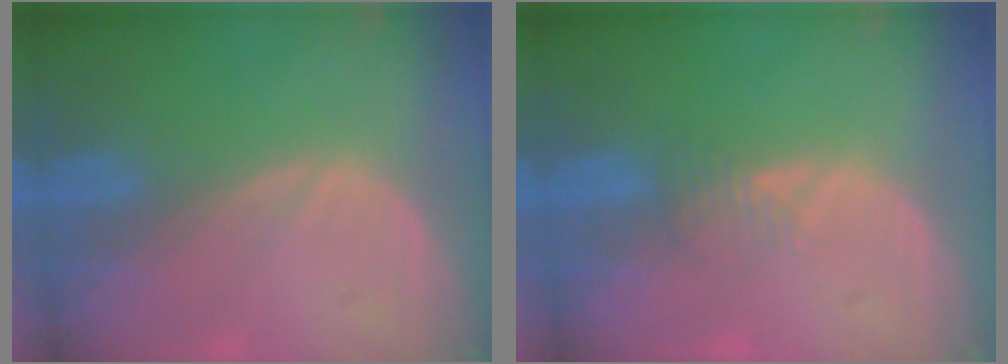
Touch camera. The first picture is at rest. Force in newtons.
{"total": 1.6, "press": 1.6, "slide": 0.2}